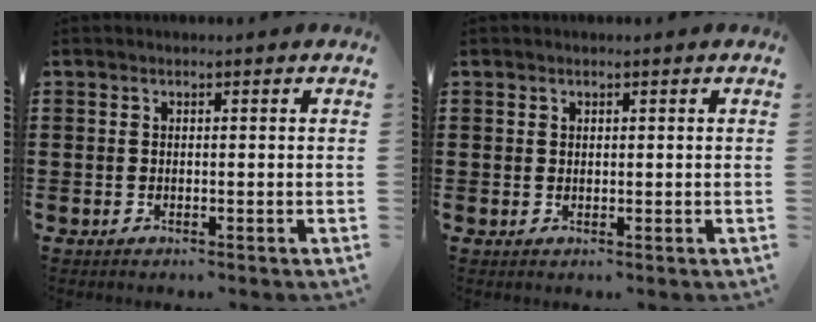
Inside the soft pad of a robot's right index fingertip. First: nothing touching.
{"total": 0.7, "force": [0.5, 0.5, 0.1], "torque": [-0.004, 0.003, 0.010]}